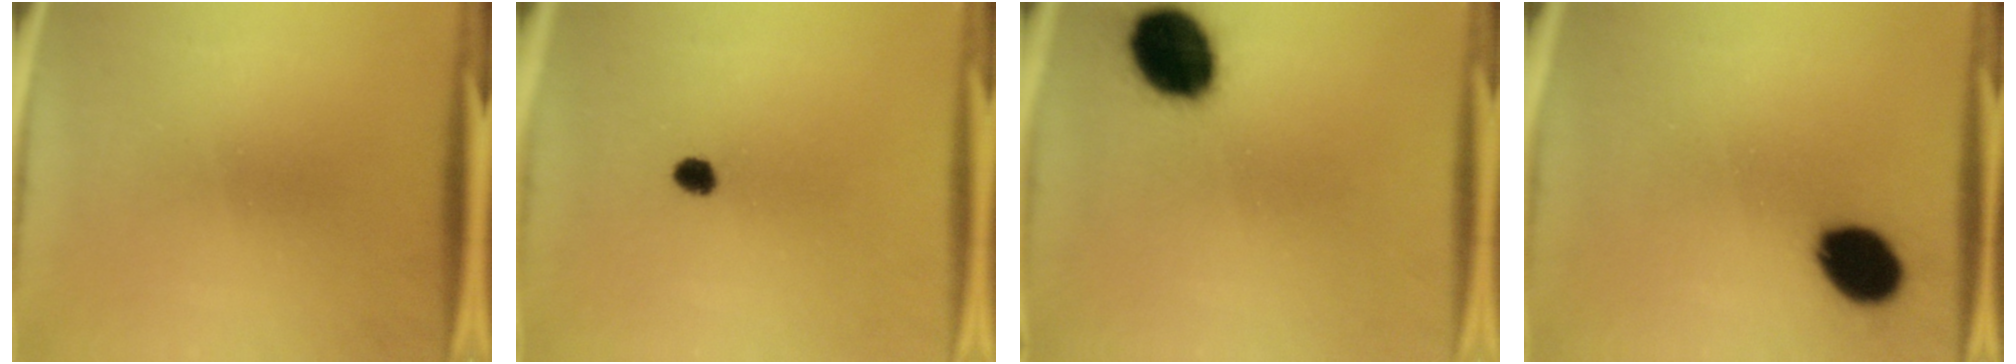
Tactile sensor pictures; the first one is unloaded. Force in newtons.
{"total": 2.3}
{"total": 15.1}
{"total": 10.9}